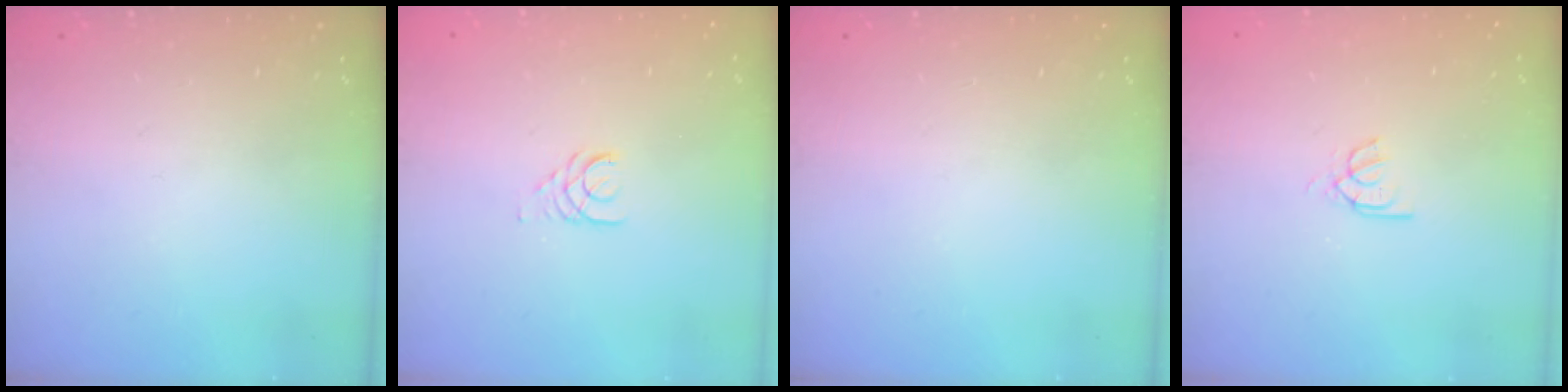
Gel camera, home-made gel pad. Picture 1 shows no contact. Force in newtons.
{"total": 2.5, "press": 2.5, "slide": 0.3}
{"total": 0.0}
{"total": 2.9, "press": 2.9, "slide": 0.3}